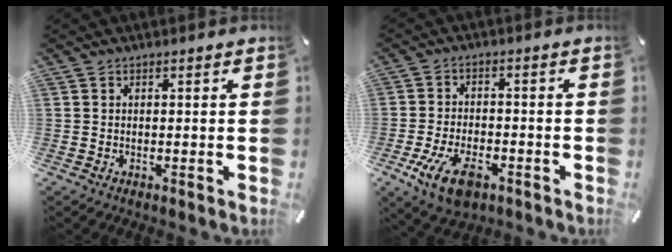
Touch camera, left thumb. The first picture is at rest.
{"total": 9.8, "force": [-4.7, 5.5, 6.7], "torque": [-0.136, 0.008, -0.085]}